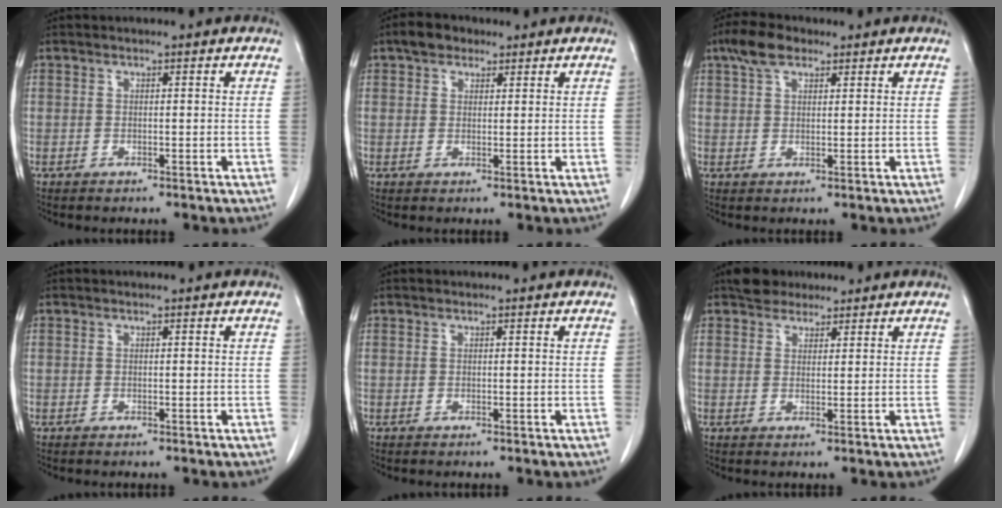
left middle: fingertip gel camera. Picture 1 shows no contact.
{"total": 3.5, "force": [2.3, 2.2, 1.5], "torque": [-0.030, 0.015, 0.039]}
{"total": 4.9, "force": [3.2, 2.3, 2.9], "torque": [-0.063, 0.017, 0.061]}
{"total": 0.0}
{"total": 0.0}
{"total": 3.8, "force": [3.1, 2.0, 0.8], "torque": [-0.017, 0.017, 0.053]}